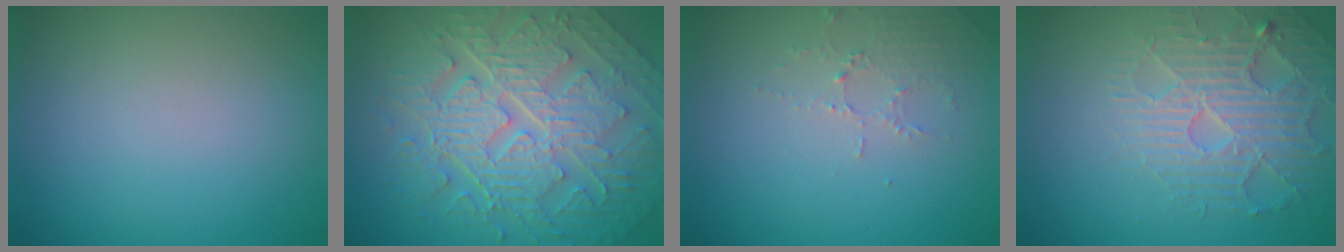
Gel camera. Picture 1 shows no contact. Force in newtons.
{"total": 10.2, "press": 7.0, "slide": 7.5}
{"total": 1.9, "press": 1.8, "slide": 0.4}
{"total": 4.6, "press": 4.3, "slide": 1.7}